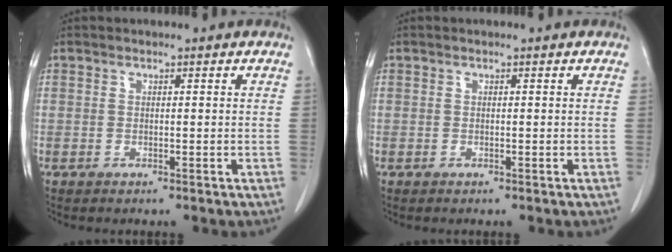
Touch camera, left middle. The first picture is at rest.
{"total": 0.0}